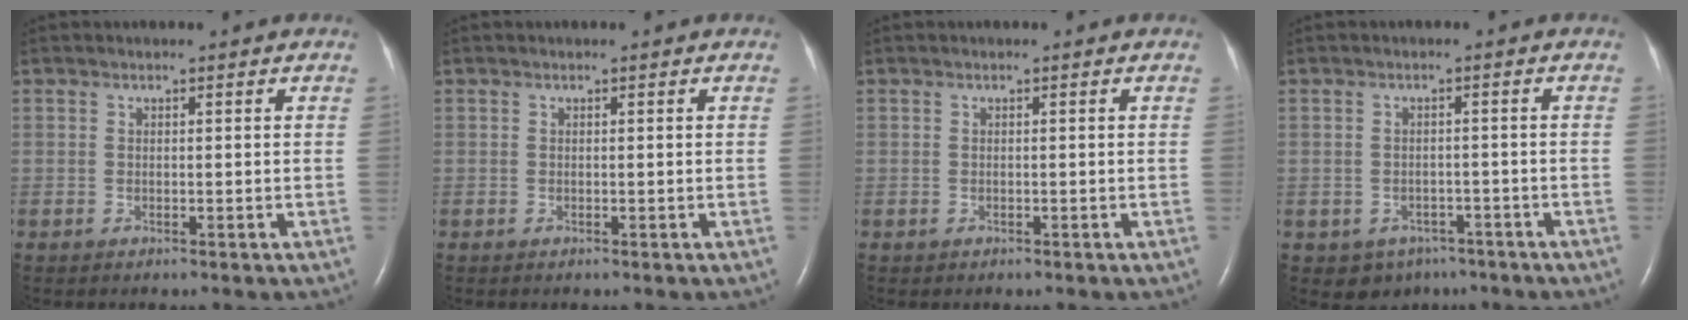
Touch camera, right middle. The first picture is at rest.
{"total": 0.0}
{"total": 0.0}
{"total": 4.4, "force": [-2.8, 3.3, 0.8], "torque": [-0.008, 0.011, -0.031]}